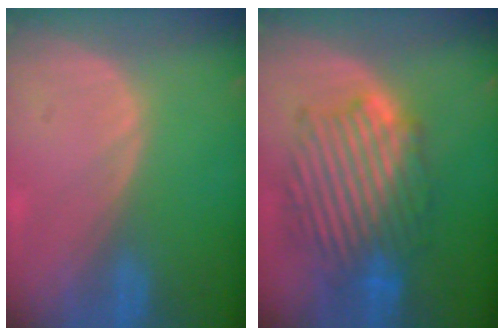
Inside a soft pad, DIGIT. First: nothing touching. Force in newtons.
{"total": 10.2, "press": 10.2, "slide": 0.4}